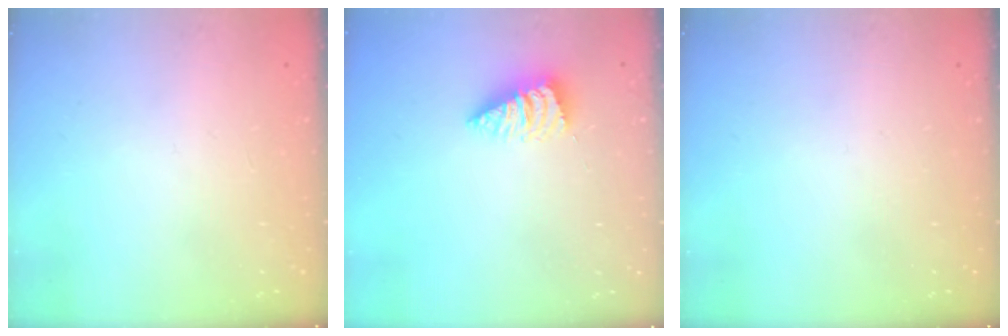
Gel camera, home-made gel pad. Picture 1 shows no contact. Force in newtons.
{"total": 2.6, "press": 2.6, "slide": 0.3}
{"total": 0.0}